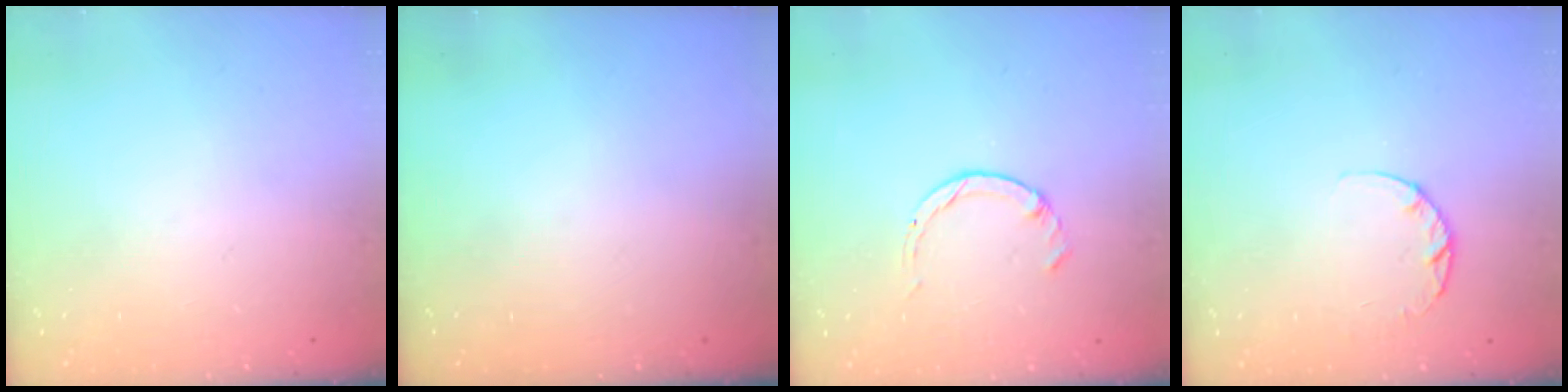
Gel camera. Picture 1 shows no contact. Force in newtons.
{"total": 0.0}
{"total": 1.4, "press": 1.4, "slide": 0.2}
{"total": 2.6, "press": 2.5, "slide": 0.4}